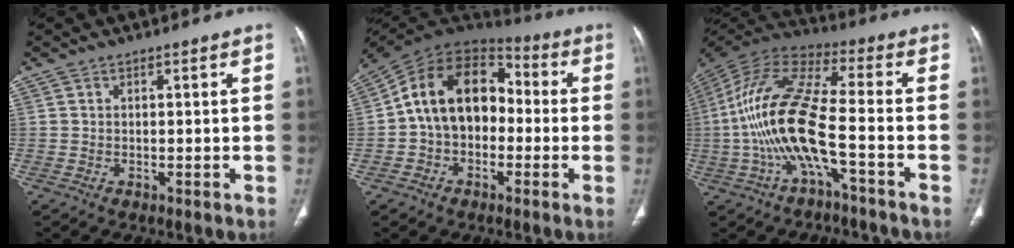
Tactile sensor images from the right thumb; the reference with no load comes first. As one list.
[{"total": 16.1, "force": [-0.5, 11.4, 11.3], "torque": [-0.162, 0.049, -0.023]}, {"total": 17.0, "force": [-4.2, 4.7, 15.8], "torque": [-0.349, 0.045, -0.082]}]